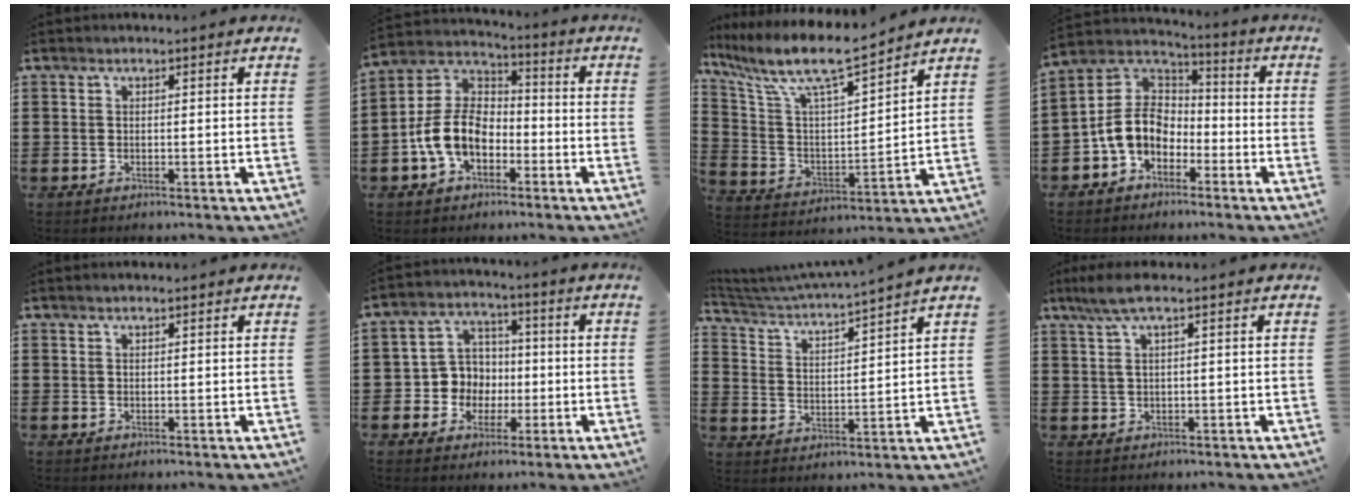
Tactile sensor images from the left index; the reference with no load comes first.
{"total": 9.6, "force": [-3.8, 6.3, 6.3], "torque": [-0.163, 0.006, -0.081]}
{"total": 10.0, "force": [8.1, 1.5, 5.7], "torque": [-0.145, -0.052, 0.135]}
{"total": 8.4, "force": [-3.4, 6.3, 4.4], "torque": [-0.123, 0.013, -0.073]}
{"total": 0.9, "force": [0.7, 0.1, 0.4], "torque": [-0.008, 0.000, 0.014]}
{"total": 6.4, "force": [-0.7, 6.2, 1.4], "torque": [-0.056, 0.012, -0.013]}
{"total": 3.4, "force": [3.1, -0.3, 1.2], "torque": [-0.045, -0.031, 0.044]}
{"total": 3.7, "force": [1.7, 0.4, 3.3], "torque": [-0.073, 0.000, 0.028]}